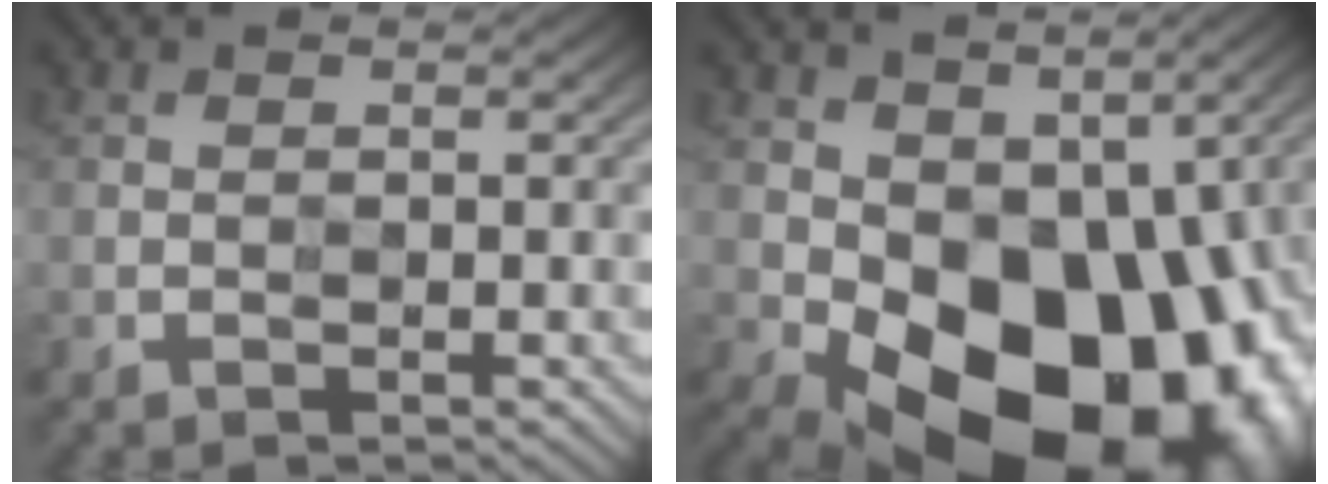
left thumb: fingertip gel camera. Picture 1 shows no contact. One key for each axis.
{"total": 16.9, "fx": -3.8, "fy": 11.0, "fz": 12.2, "tx": -0.163, "ty": -0.032, "tz": -0.022}